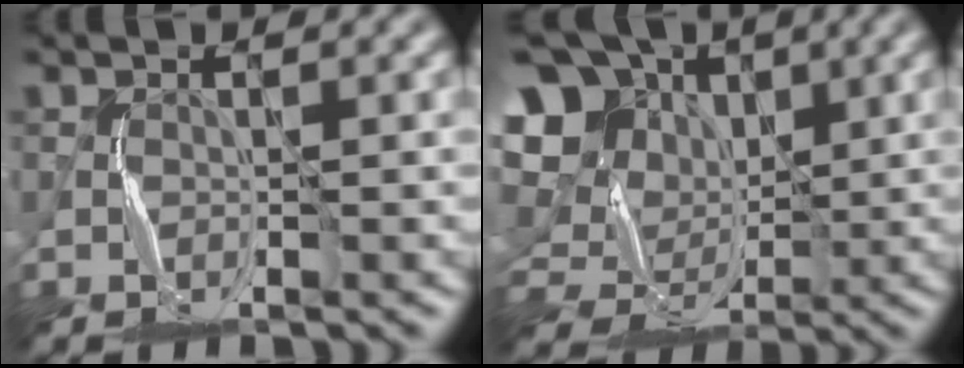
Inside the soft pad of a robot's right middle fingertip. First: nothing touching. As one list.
[{"total": 14.2, "force": [5.0, 11.4, 6.9], "torque": [-0.194, 0.038, 0.095]}]